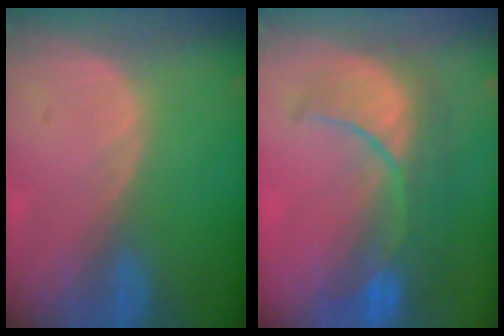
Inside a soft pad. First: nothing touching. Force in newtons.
{"total": 10.1, "press": 8.9, "slide": 4.7}